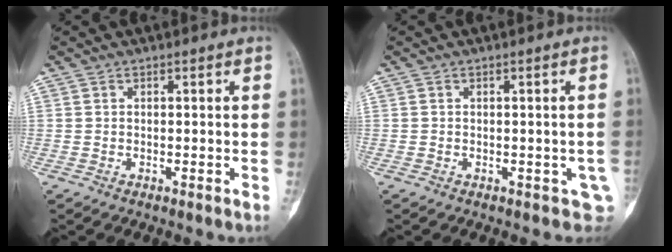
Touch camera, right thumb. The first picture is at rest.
{"total": 3.6, "force": [-0.7, 2.4, 2.6], "torque": [-0.011, -0.001, -0.002]}